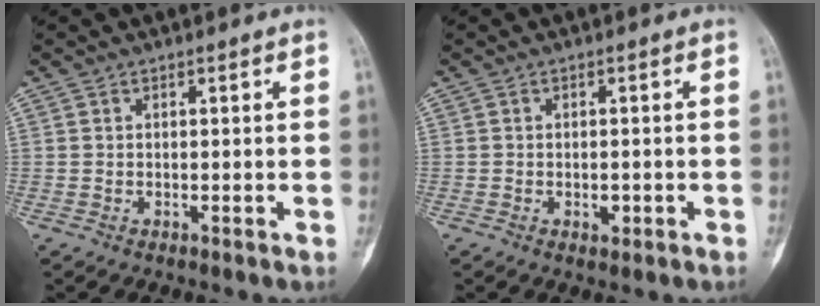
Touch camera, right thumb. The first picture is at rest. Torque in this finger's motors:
{"motor_torque": [-0.19, -0.21, -0.04, 0.39, -0.02]}